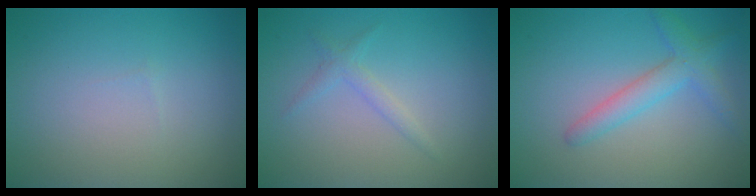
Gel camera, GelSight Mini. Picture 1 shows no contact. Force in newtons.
{"total": 1.3, "press": 1.3, "slide": 0.0}
{"total": 2.8, "press": 2.8, "slide": 0.1}